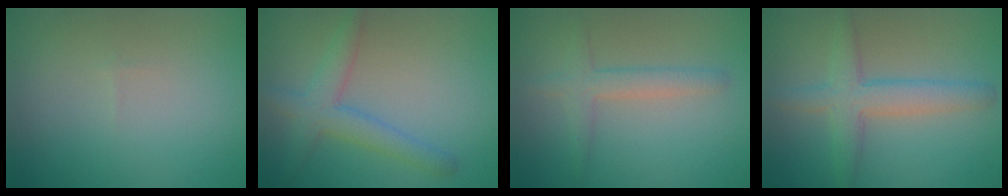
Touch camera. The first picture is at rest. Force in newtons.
{"total": 3.6, "press": 3.6, "slide": 0.1}
{"total": 2.4, "press": 2.4, "slide": 0.0}
{"total": 3.8, "press": 3.8, "slide": 0.3}